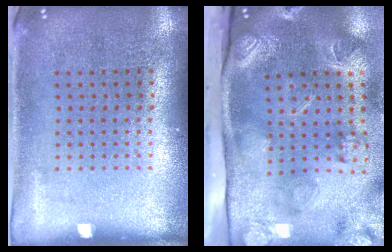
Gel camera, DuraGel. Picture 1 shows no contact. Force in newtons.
{"total": 4.4, "press": 3.2, "slide": 3.1}